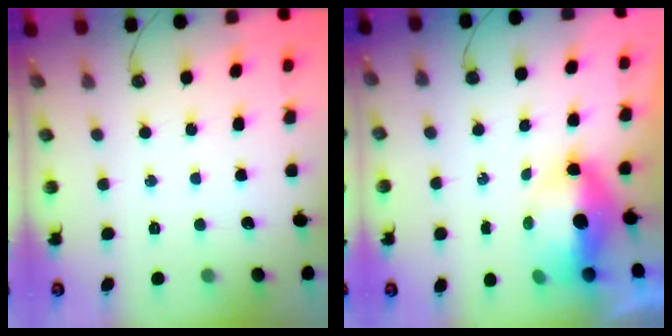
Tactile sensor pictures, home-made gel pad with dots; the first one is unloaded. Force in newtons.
{"total": 8.3, "press": 8.2, "slide": 1.0}